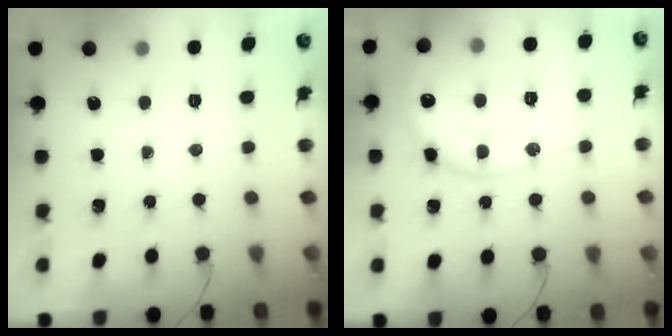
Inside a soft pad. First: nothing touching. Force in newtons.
{"total": 13.5, "press": 13.5, "slide": 0.9}